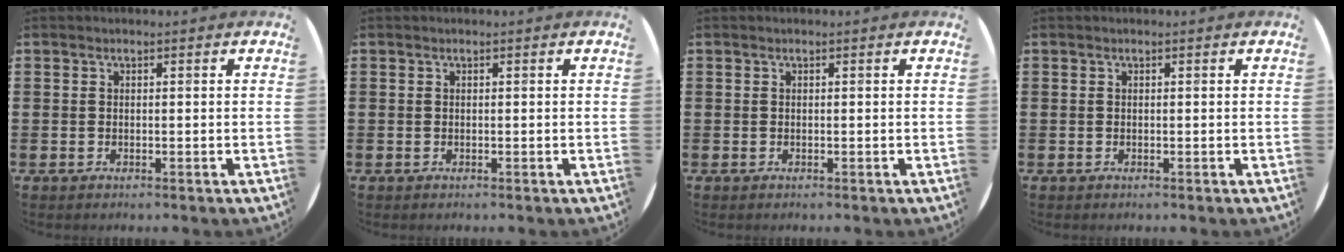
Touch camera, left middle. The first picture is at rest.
{"total": 0.0}
{"total": 0.0}
{"total": 0.0}